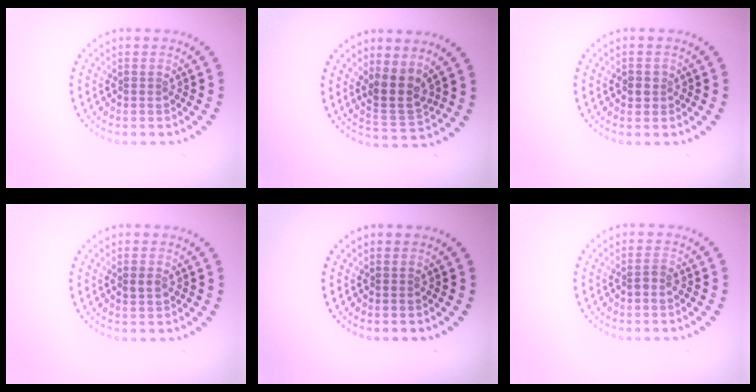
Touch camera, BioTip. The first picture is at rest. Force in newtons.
{"total": 3.4, "press": 2.8, "slide": 1.9}
{"total": 1.2, "press": 1.1, "slide": 0.4}
{"total": 1.3, "press": 1.3, "slide": 0.2}
{"total": 0.0}
{"total": 1.1, "press": 0.9, "slide": 0.5}